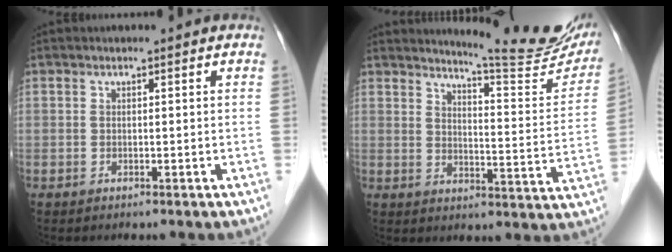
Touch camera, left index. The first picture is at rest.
{"total": 16.5, "force": [15.1, 1.0, 6.5], "torque": [-0.083, -0.077, 0.179]}